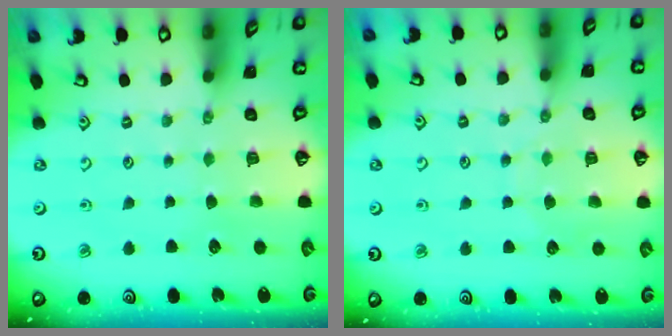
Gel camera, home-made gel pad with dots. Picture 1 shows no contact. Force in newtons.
{"total": 6.8, "press": 6.8, "slide": 0.6}